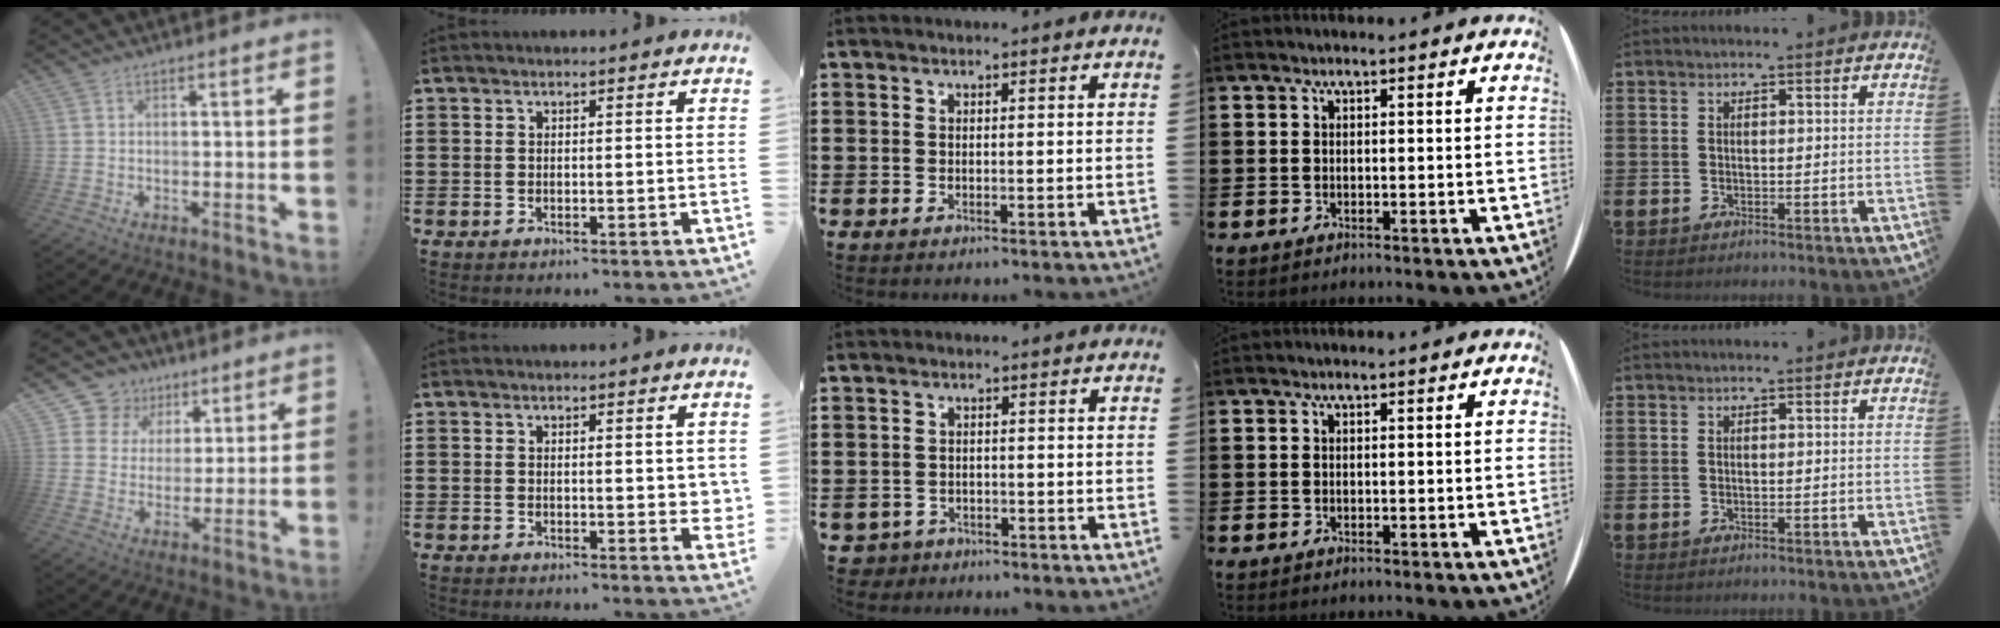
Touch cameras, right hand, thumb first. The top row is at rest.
{"thumb": {"total": 9.8, "force": [5.0, 8.2, 2.1], "torque": [-0.030, -0.038, 0.102]}, "index": {"total": 2.0, "force": [0.7, 0.7, 1.7], "torque": [-0.017, -0.001, 0.009]}, "middle": {"total": 2.0, "force": [-1.8, 0.8, -0.2], "torque": [-0.006, -0.003, -0.041]}}